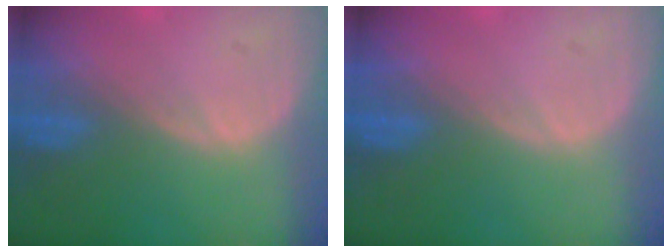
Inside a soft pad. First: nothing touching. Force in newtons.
{"total": 0.0}